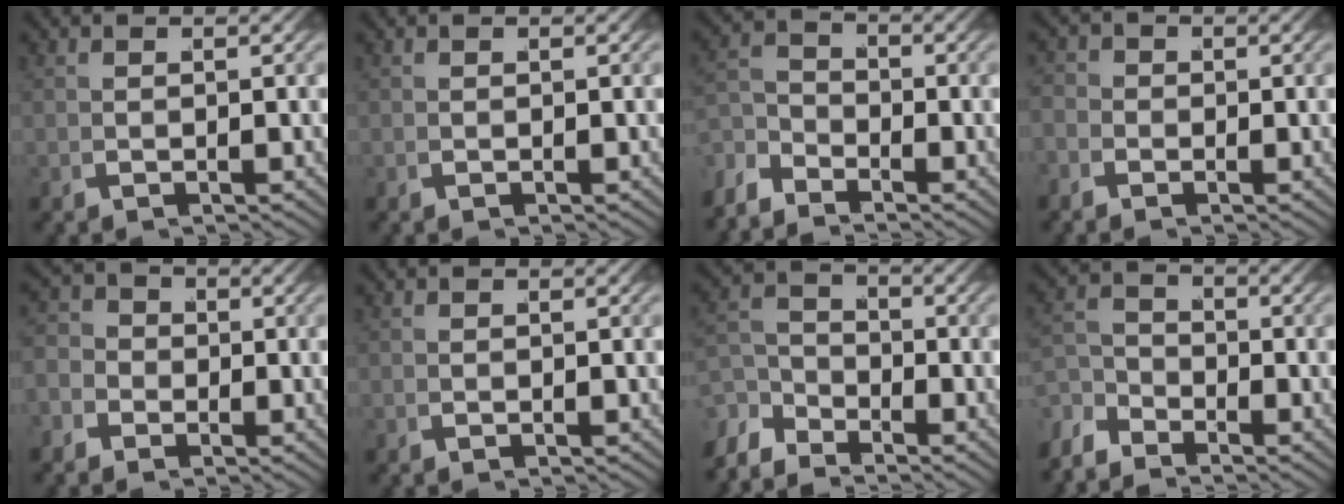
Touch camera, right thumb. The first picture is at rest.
{"total": 0.0}
{"total": 2.4, "force": [-1.4, 1.4, 1.3], "torque": [-0.018, -0.007, -0.031]}
{"total": 1.6, "force": [-0.5, 1.5, 0.4], "torque": [-0.002, -0.002, -0.019]}
{"total": 3.5, "force": [-0.8, 3.1, 1.3], "torque": [-0.021, -0.005, -0.022]}
{"total": 0.0}
{"total": 3.1, "force": [-1.8, 1.9, 1.7], "torque": [-0.015, -0.005, -0.038]}
{"total": 2.4, "force": [-1.7, 1.3, 1.1], "torque": [-0.010, -0.006, -0.036]}